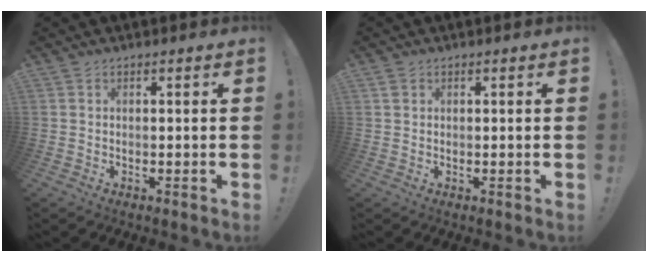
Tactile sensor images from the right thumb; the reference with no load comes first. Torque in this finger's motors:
{"motor_torque": [-0.02, -0.02, -0.04, 0.14, 0.00]}